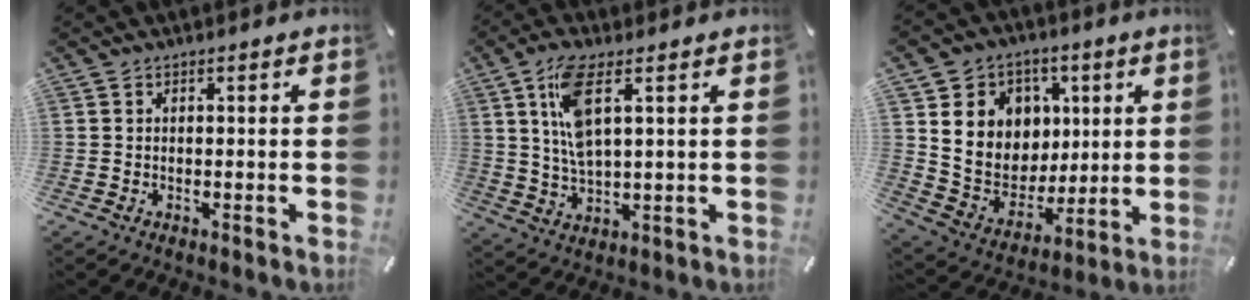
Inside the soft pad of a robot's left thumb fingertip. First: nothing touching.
{"total": 10.0, "force": [3.8, 3.6, 8.5], "torque": [-0.177, -0.004, 0.063]}
{"total": 12.6, "force": [3.5, 11.8, 2.7], "torque": [-0.048, -0.023, 0.080]}